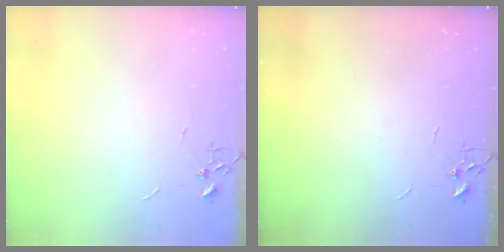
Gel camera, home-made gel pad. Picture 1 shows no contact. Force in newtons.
{"total": 0.0}